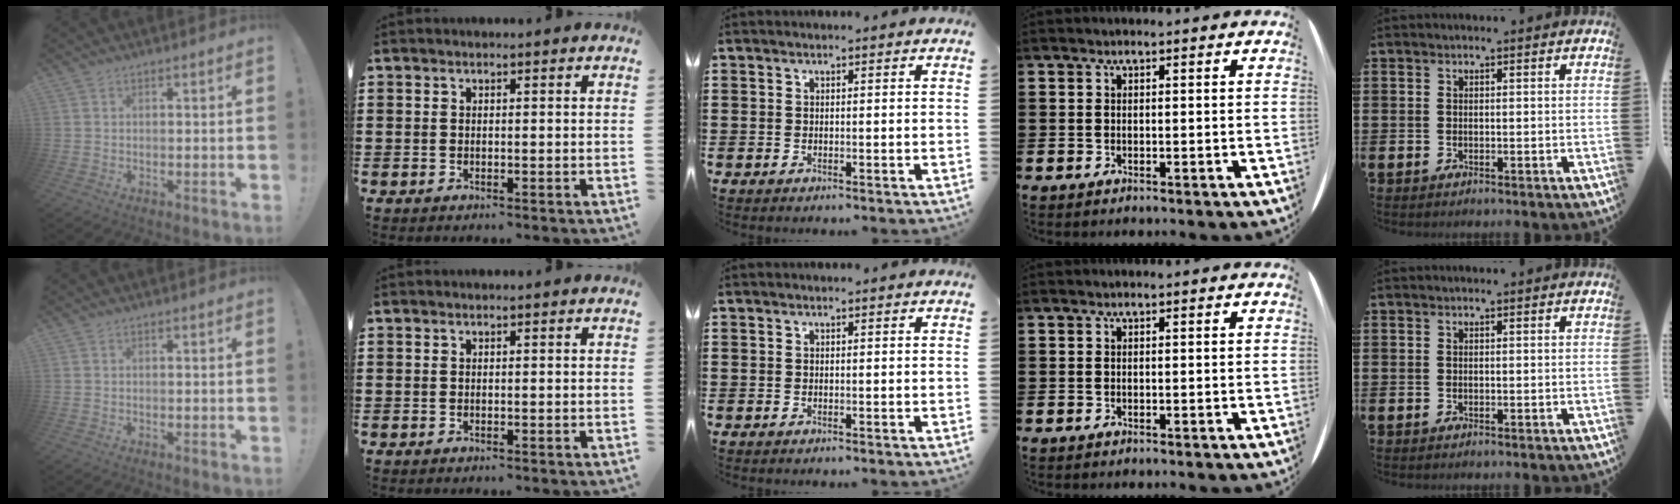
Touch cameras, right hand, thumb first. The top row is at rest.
{}